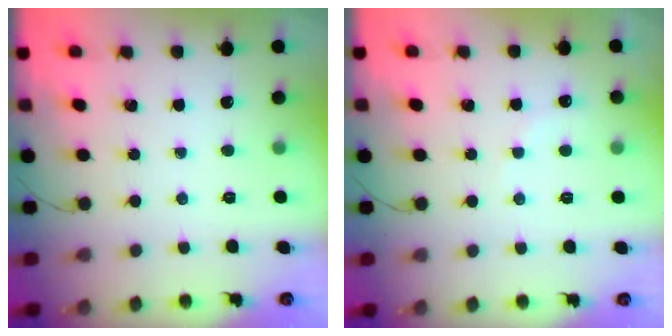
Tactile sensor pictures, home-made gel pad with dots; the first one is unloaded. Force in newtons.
{"total": 5.0, "press": 4.9, "slide": 1.0}